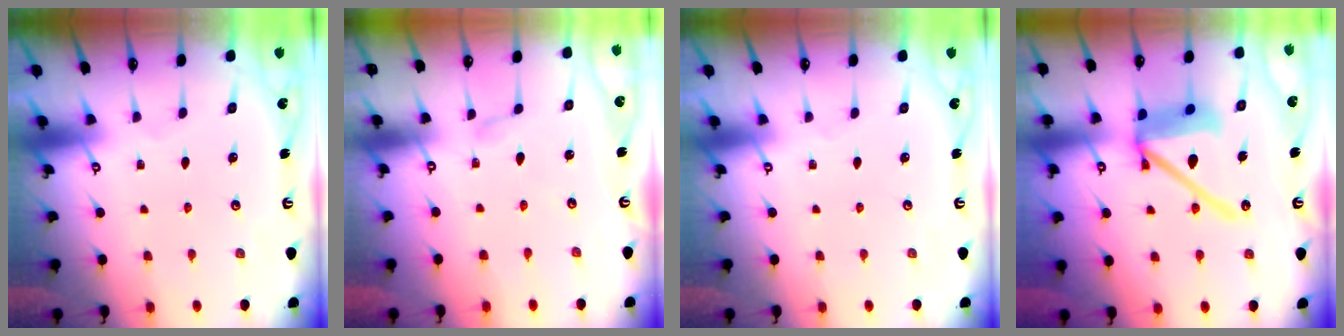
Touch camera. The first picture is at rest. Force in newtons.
{"total": 2.0, "press": 1.9, "slide": 0.3}
{"total": 0.0}
{"total": 14.9, "press": 14.8, "slide": 2.1}